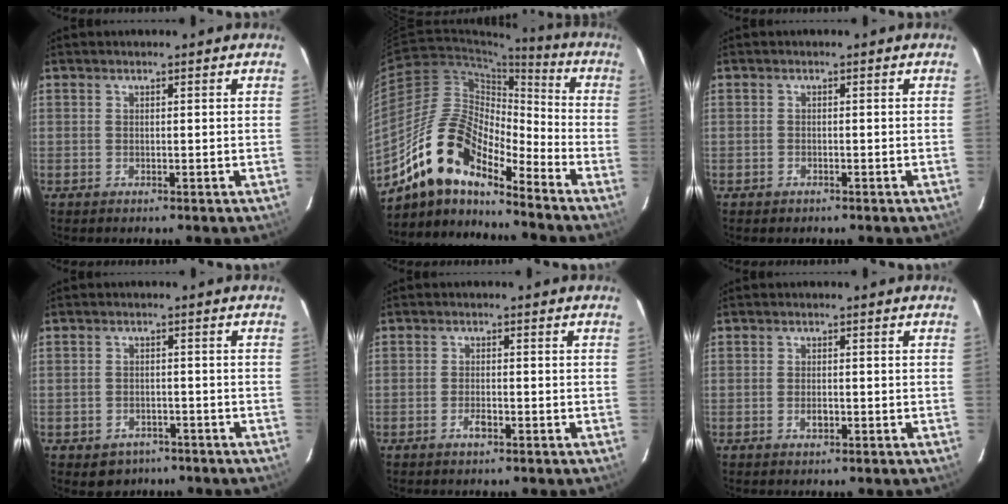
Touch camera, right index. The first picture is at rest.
{"total": 15.6, "force": [-12.1, 5.0, 8.4], "torque": [-0.148, 0.003, -0.242]}
{"total": 0.9, "force": [-0.6, 0.7, 0.1], "torque": [-0.004, 0.003, -0.009]}
{"total": 4.9, "force": [-3.2, 3.6, 1.0], "torque": [-0.030, 0.007, -0.036]}
{"total": 2.2, "force": [-1.3, 0.9, 1.5], "torque": [-0.033, 0.000, -0.024]}
{"total": 1.8, "force": [-0.7, 1.1, 1.3], "torque": [-0.023, 0.000, -0.011]}